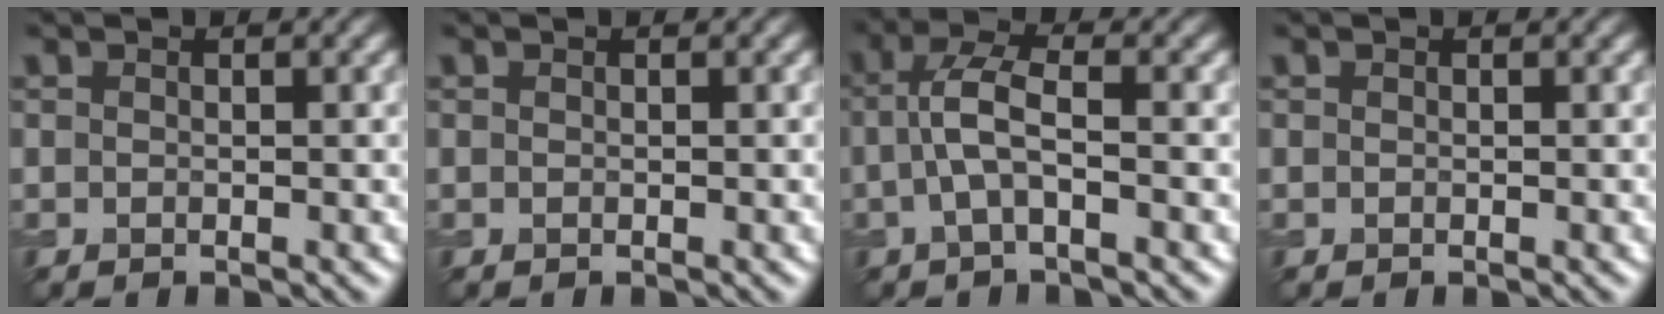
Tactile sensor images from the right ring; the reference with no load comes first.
{"total": 0.0}
{"total": 3.5, "force": [-0.3, 1.1, 3.4], "torque": [-0.069, 0.010, -0.010]}
{"total": 0.0}